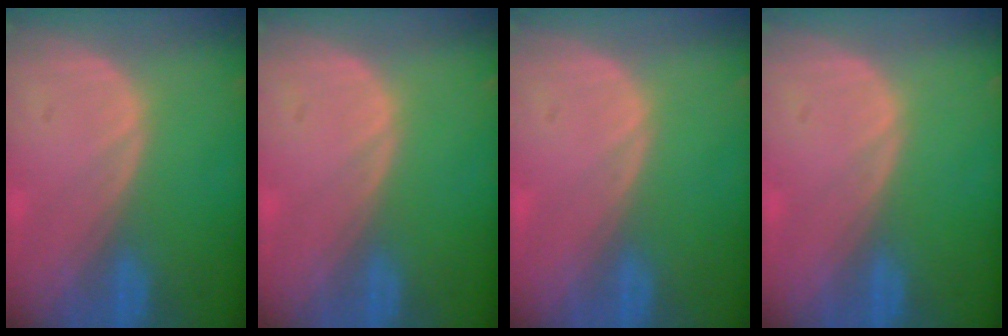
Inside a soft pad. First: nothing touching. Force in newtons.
{"total": 0.0}
{"total": 0.0}
{"total": 0.0}